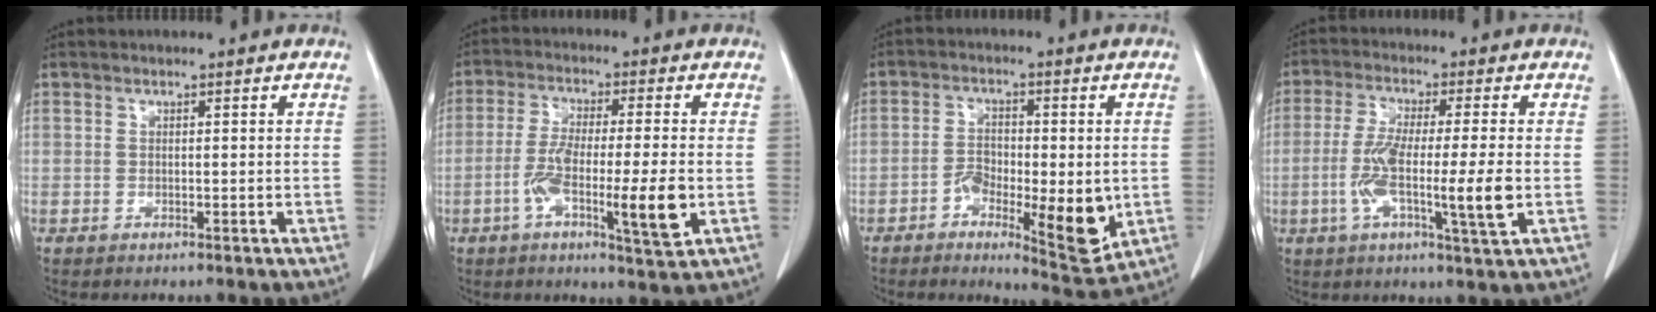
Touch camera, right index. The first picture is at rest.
{"total": 10.9, "force": [-2.9, 1.0, 10.4], "torque": [-0.181, -0.011, -0.051]}
{"total": 11.1, "force": [-3.0, 3.9, 9.9], "torque": [-0.141, -0.006, -0.039]}
{"total": 11.0, "force": [-1.9, 0.5, 10.8], "torque": [-0.198, -0.012, -0.040]}